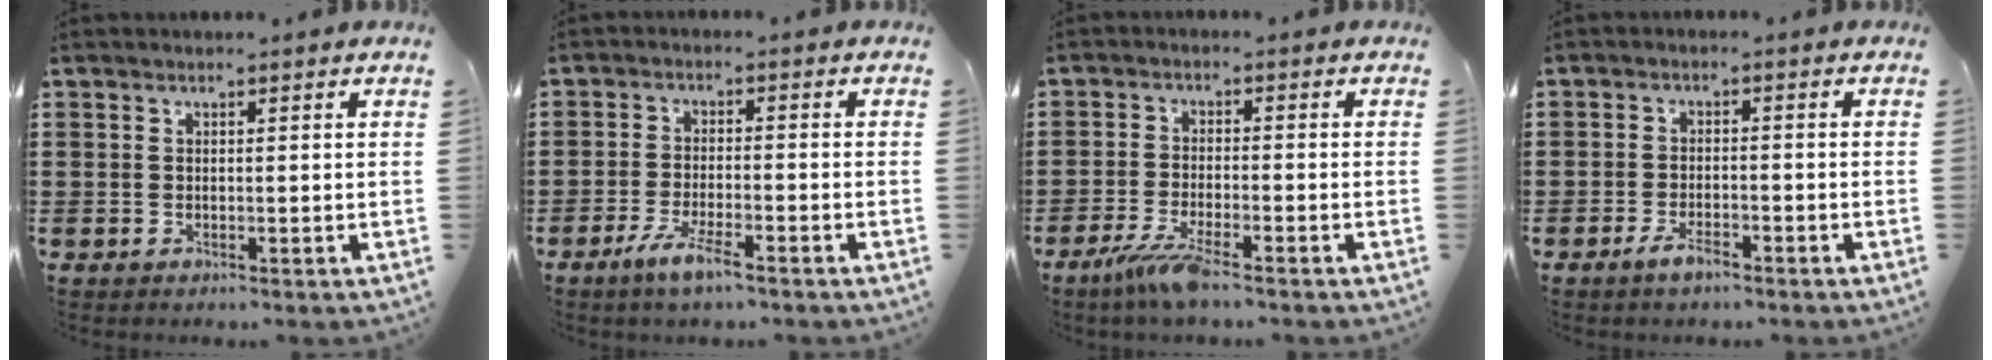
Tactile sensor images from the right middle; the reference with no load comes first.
{"total": 4.6, "force": [-3.2, 0.7, 3.3], "torque": [-0.073, -0.004, -0.061]}
{"total": 5.0, "force": [-3.7, 0.3, 3.3], "torque": [-0.079, -0.016, -0.071]}
{"total": 2.9, "force": [-2.2, 1.0, 1.7], "torque": [-0.035, 0.003, -0.044]}